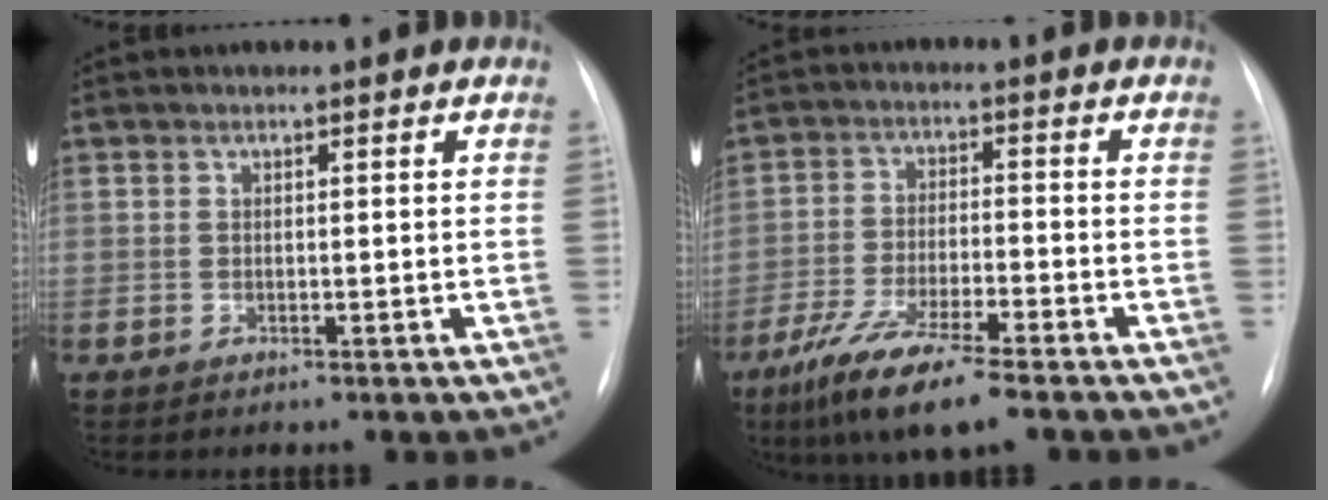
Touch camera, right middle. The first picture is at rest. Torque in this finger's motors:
{"motor_torque": [1.35, -0.79, 0.44, 0.18]}